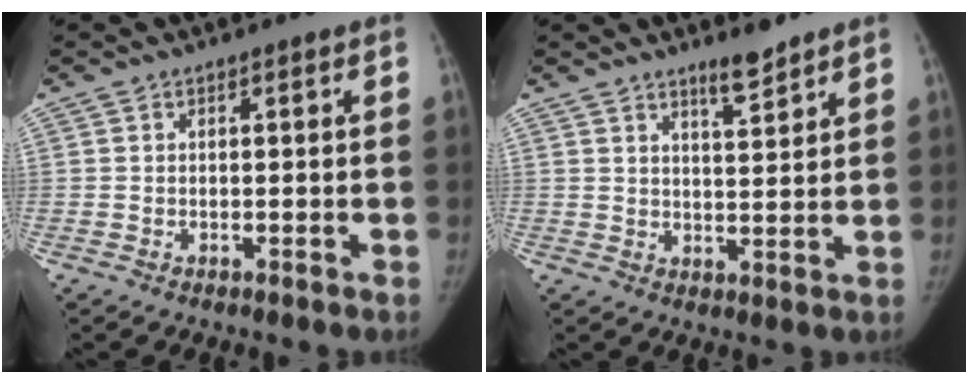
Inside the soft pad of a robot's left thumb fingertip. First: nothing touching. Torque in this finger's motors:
{"motor_torque": [0.47, -0.47, 0.50, -0.55, 0.12]}